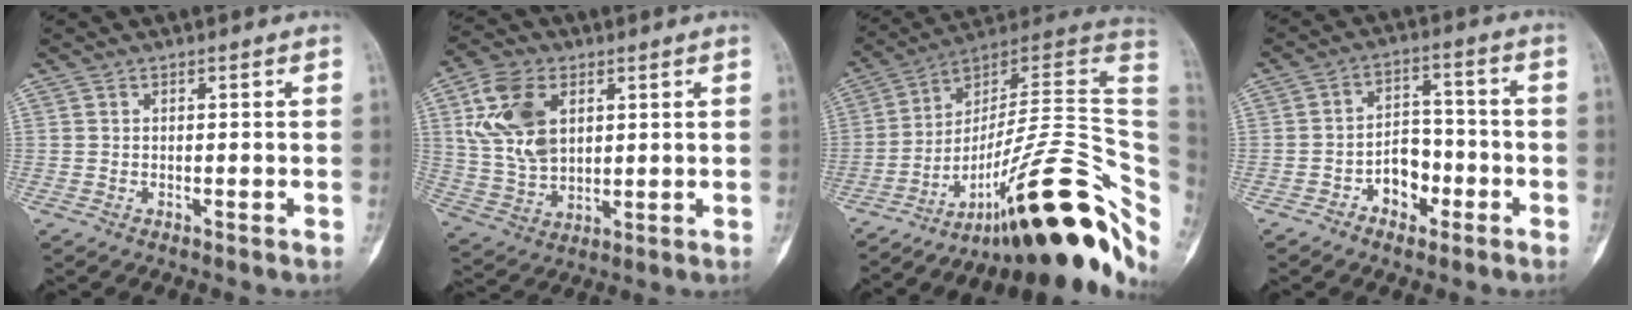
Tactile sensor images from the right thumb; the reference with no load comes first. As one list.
[{"total": 13.4, "force": [4.2, 8.7, 9.4], "torque": [-0.169, -0.007, 0.087]}, {"total": 28.8, "force": [-12.9, 9.6, 23.9], "torque": [-0.237, 0.114, -0.188]}, {"total": 7.3, "force": [-3.2, 5.1, 4.1], "torque": [-0.034, 0.040, -0.056]}]